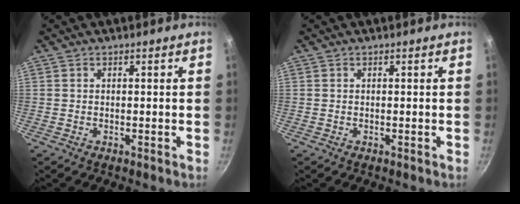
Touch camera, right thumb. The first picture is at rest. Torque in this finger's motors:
{"motor_torque": [0.00, 0.00, 0.07, 0.01, 0.00]}